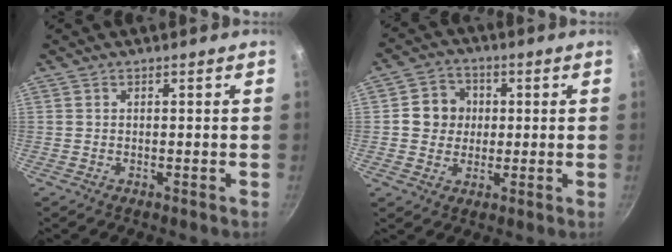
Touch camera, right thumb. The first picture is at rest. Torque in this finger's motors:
{"motor_torque": [0.90, 1.34, 0.19, -0.44, 0.04]}